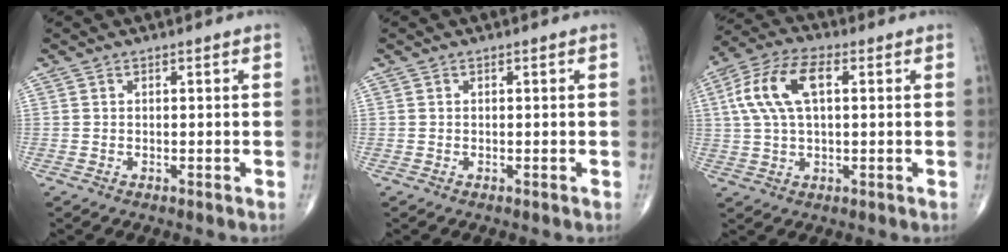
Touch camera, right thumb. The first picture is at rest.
{"total": 0.0}
{"total": 11.7, "force": [2.5, 5.8, 9.8], "torque": [-0.207, 0.024, 0.046]}